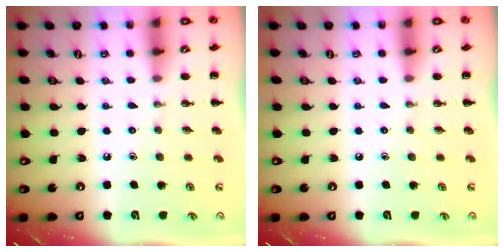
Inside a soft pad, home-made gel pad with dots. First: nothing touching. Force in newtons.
{"total": 0.0}